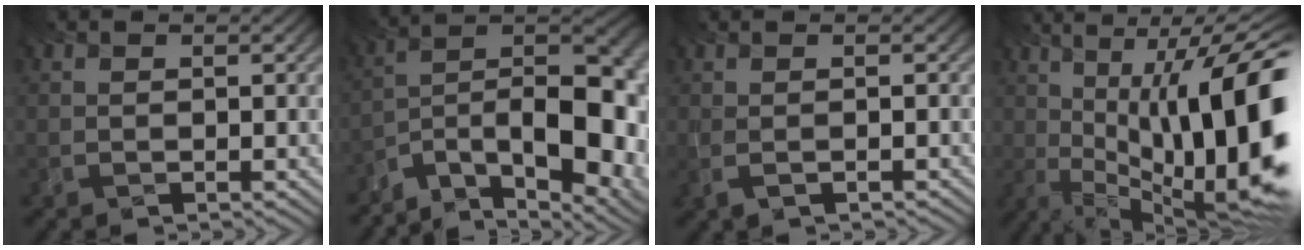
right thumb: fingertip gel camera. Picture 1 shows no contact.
{"total": 15.8, "force": [-9.1, 5.5, 11.6], "torque": [-0.171, -0.019, -0.158]}
{"total": 1.0, "force": [-0.1, 0.4, 1.0], "torque": [-0.022, 0.003, -0.008]}
{"total": 20.0, "force": [0.0, 8.4, 18.2], "torque": [-0.253, 0.010, -0.001]}